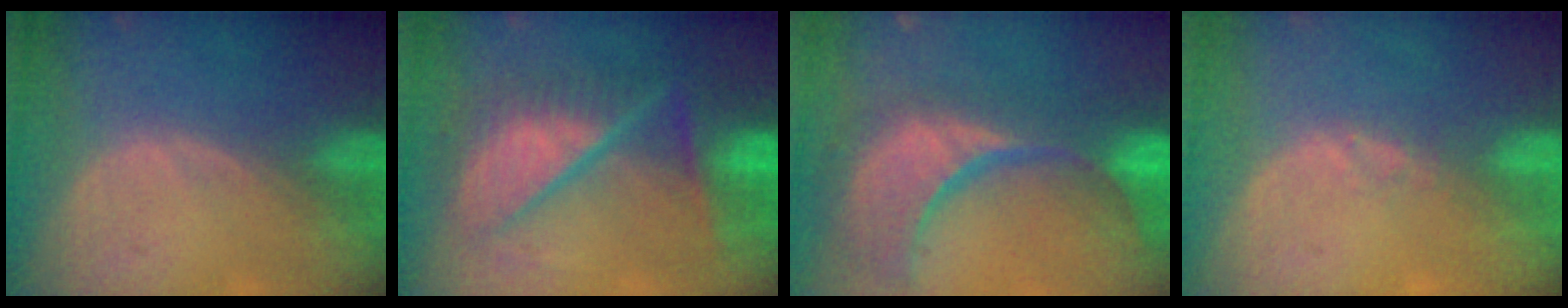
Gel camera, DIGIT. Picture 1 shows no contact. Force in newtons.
{"total": 11.0, "press": 10.9, "slide": 1.1}
{"total": 15.4, "press": 12.1, "slide": 9.5}
{"total": 0.9, "press": 0.8, "slide": 0.5}